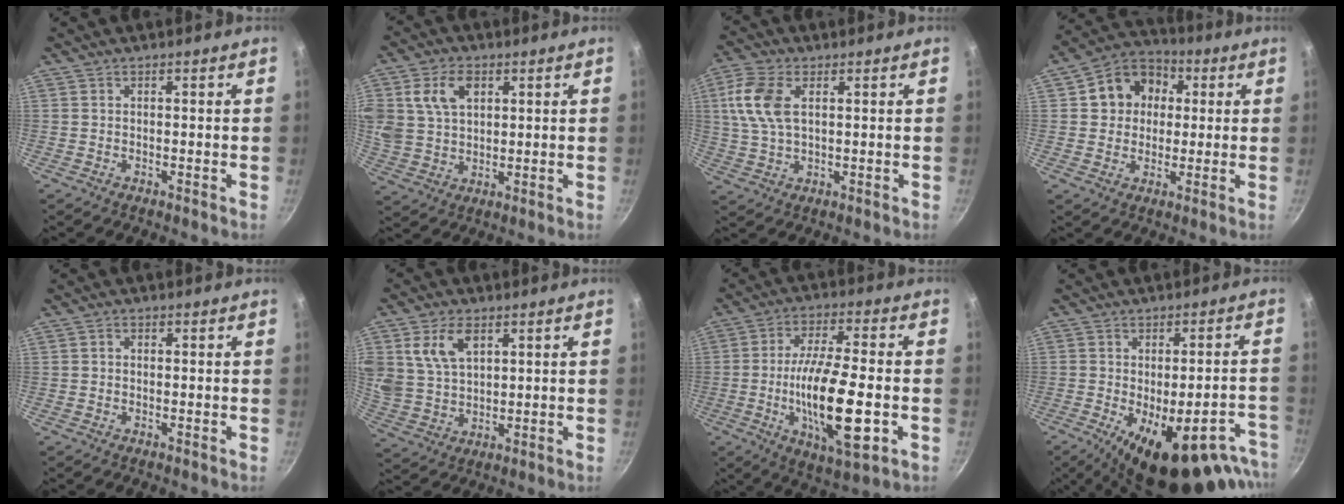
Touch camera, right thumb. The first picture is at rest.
{"total": 10.8, "force": [3.8, 7.5, 6.7], "torque": [-0.112, -0.004, 0.072]}
{"total": 9.7, "force": [2.4, 5.6, 7.6], "torque": [-0.155, 0.007, 0.042]}
{"total": 11.2, "force": [2.2, 9.7, 5.2], "torque": [-0.053, 0.017, 0.021]}
{"total": 1.0, "force": [0.0, 0.8, 0.5], "torque": [-0.009, 0.005, 0.000]}
{"total": 10.0, "force": [4.1, 6.4, 6.5], "torque": [-0.111, -0.015, 0.086]}
{"total": 18.1, "force": [-3.9, 5.5, 16.8], "torque": [-0.303, 0.007, -0.070]}
{"total": 22.4, "force": [-12.9, 8.9, 16.0], "torque": [-0.153, 0.026, -0.168]}